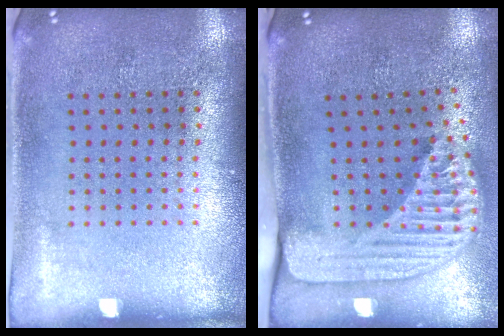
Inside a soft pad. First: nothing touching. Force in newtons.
{"total": 2.4, "press": 1.8, "slide": 1.7}